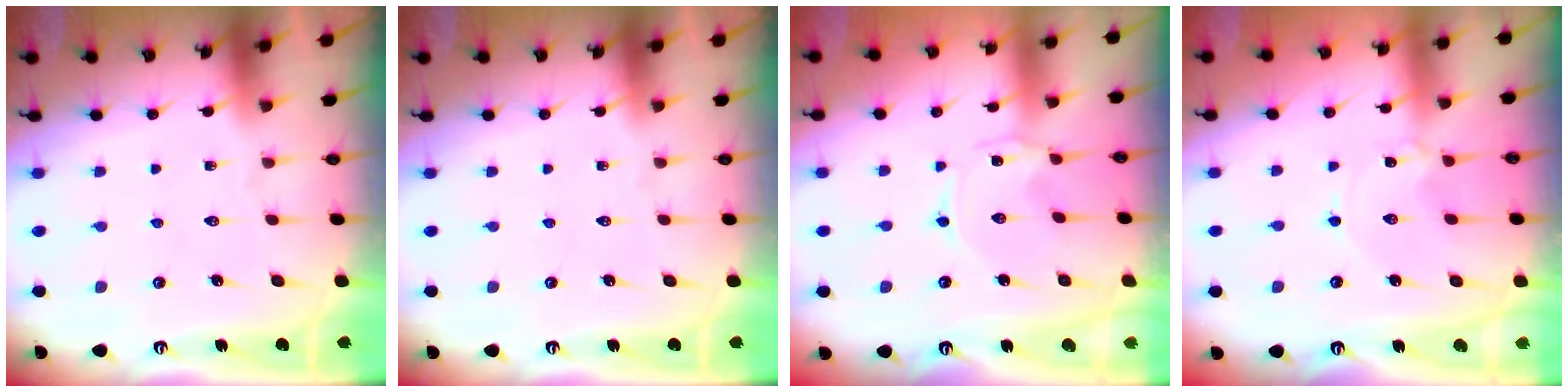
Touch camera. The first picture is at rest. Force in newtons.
{"total": 0.0}
{"total": 0.0}
{"total": 1.1, "press": 1.0, "slide": 0.1}